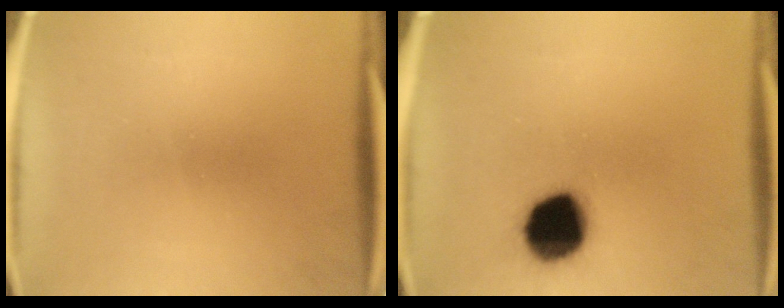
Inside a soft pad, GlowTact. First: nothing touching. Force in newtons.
{"total": 15.1}